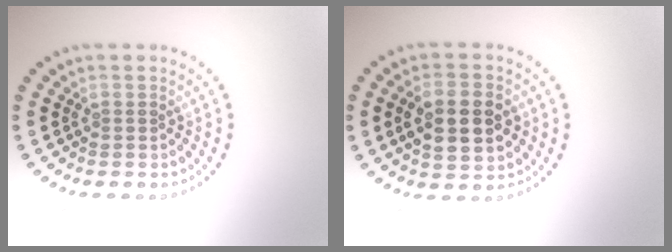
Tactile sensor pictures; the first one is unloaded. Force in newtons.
{"total": 5.5, "press": 5.5, "slide": 0.4}